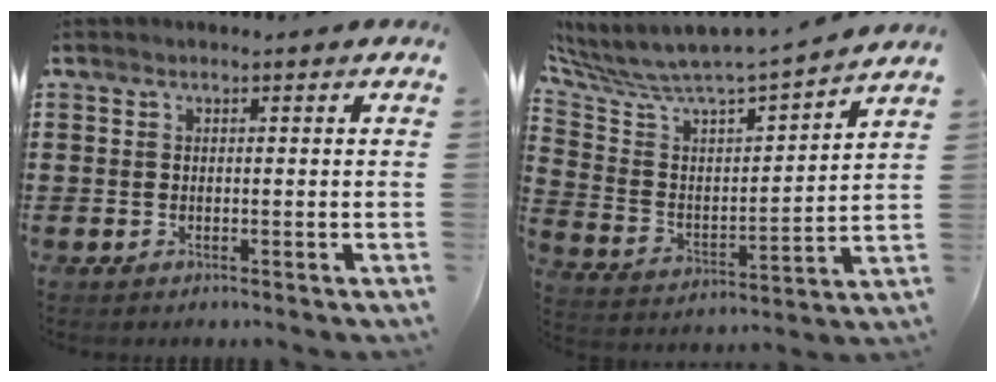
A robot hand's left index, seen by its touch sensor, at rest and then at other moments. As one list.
[{"total": 5.5, "force": [5.3, 0.4, 1.6], "torque": [-0.064, -0.060, 0.080]}]